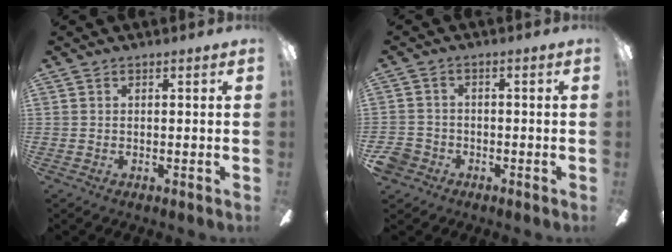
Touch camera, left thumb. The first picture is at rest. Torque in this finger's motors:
{"motor_torque": [-0.43, 0.46, -0.21, 0.21, 0.00]}